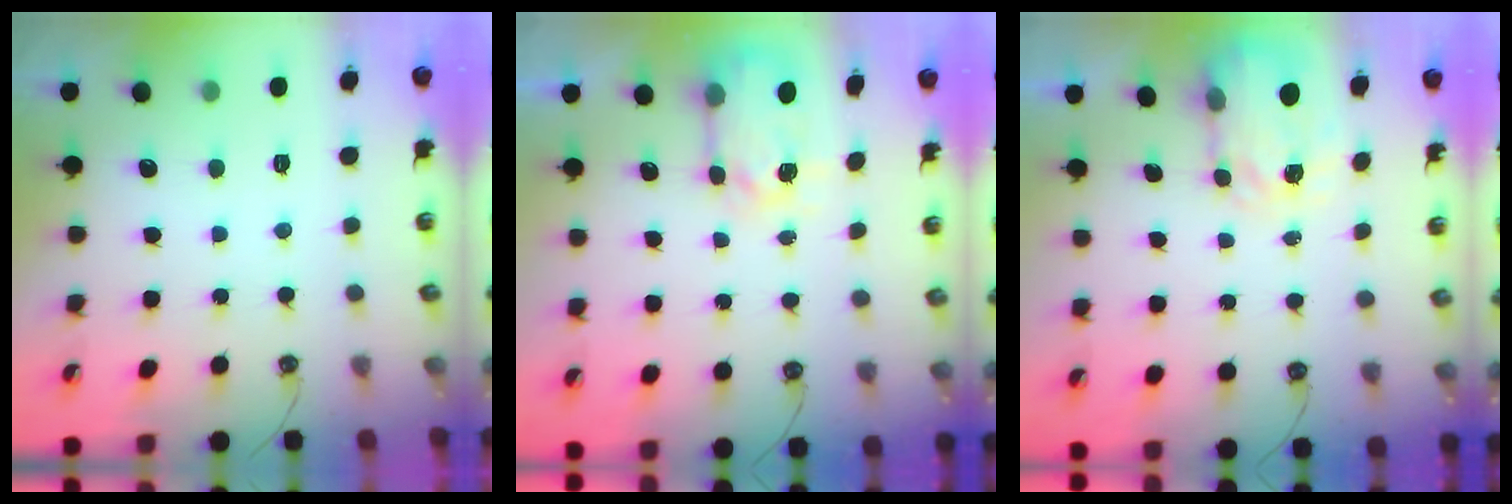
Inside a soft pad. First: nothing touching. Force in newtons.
{"total": 6.1, "press": 6.1, "slide": 0.4}
{"total": 3.8, "press": 3.7, "slide": 0.5}